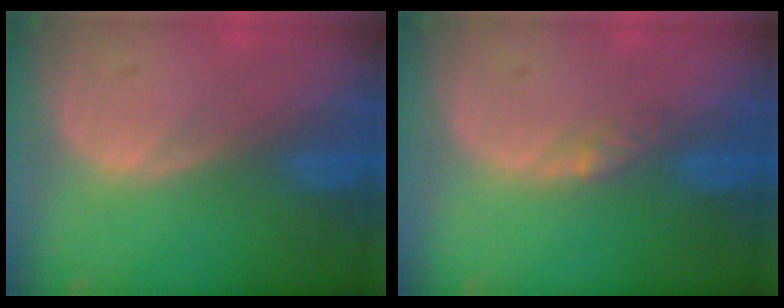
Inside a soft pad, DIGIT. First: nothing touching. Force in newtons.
{"total": 2.2, "press": 1.7, "slide": 1.3}